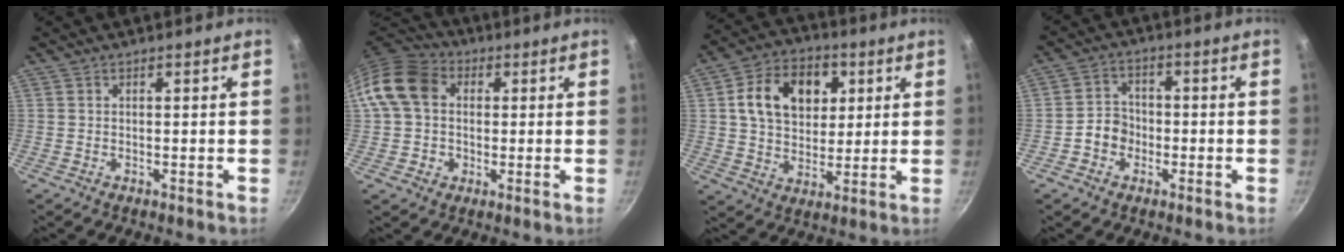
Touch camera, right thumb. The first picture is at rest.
{"total": 12.1, "force": [1.3, 10.0, 6.8], "torque": [-0.102, 0.019, 0.012]}
{"total": 15.0, "force": [4.0, 11.0, 9.4], "torque": [-0.124, 0.004, 0.059]}
{"total": 5.2, "force": [-1.7, 4.4, 2.2], "torque": [-0.009, 0.024, -0.036]}